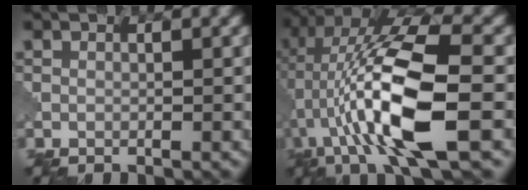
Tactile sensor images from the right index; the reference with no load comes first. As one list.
[{"total": 13.1, "force": [-2.1, 3.6, 12.4], "torque": [-0.241, 0.008, -0.036]}]